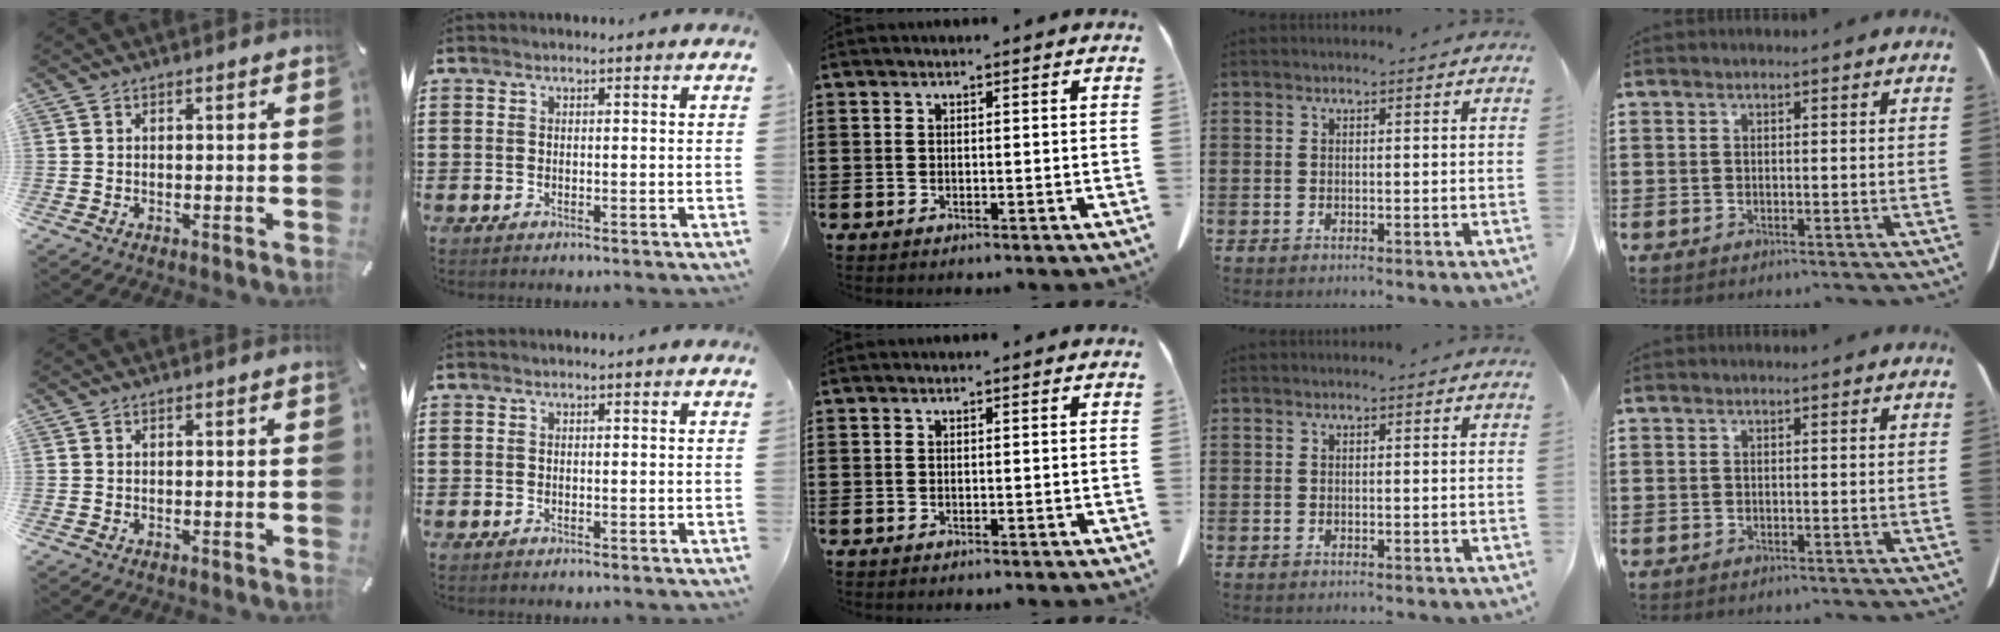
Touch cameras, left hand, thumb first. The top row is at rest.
{}